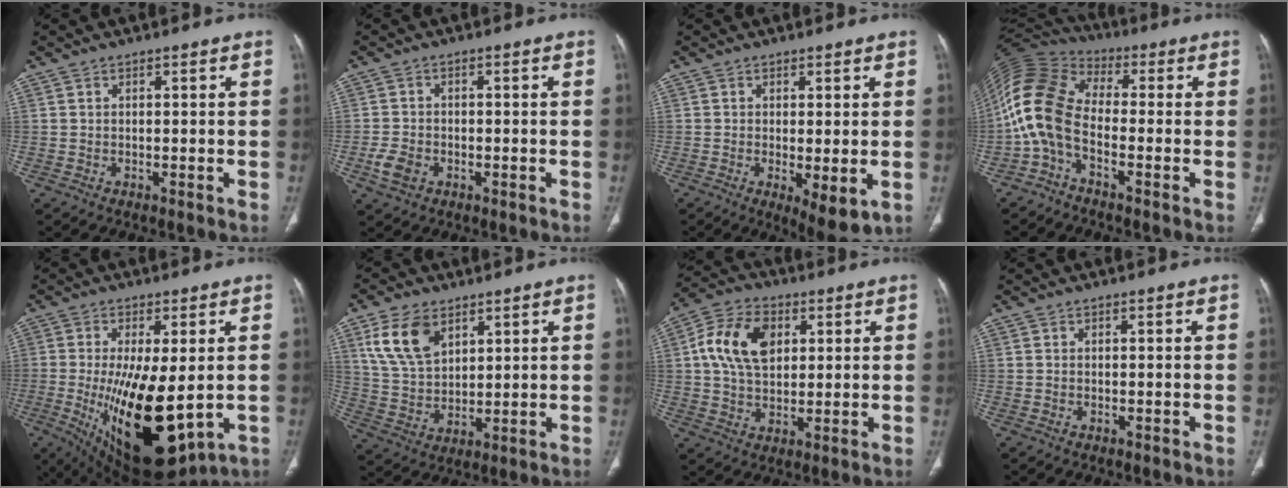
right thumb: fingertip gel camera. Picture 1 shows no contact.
{"total": 4.3, "force": [-1.6, 3.2, 2.4], "torque": [-0.044, 0.008, -0.026]}
{"total": 6.5, "force": [-1.4, 2.2, 6.0], "torque": [-0.093, -0.022, -0.016]}
{"total": 12.2, "force": [-2.8, 7.1, 9.5], "torque": [-0.208, 0.053, -0.071]}
{"total": 20.8, "force": [-3.1, 8.4, 18.8], "torque": [-0.329, -0.031, -0.020]}
{"total": 11.2, "force": [5.5, 6.8, 7.0], "torque": [-0.120, -0.017, 0.117]}
{"total": 12.6, "force": [3.0, 8.4, 9.0], "torque": [-0.155, 0.008, 0.048]}
{"total": 0.0}